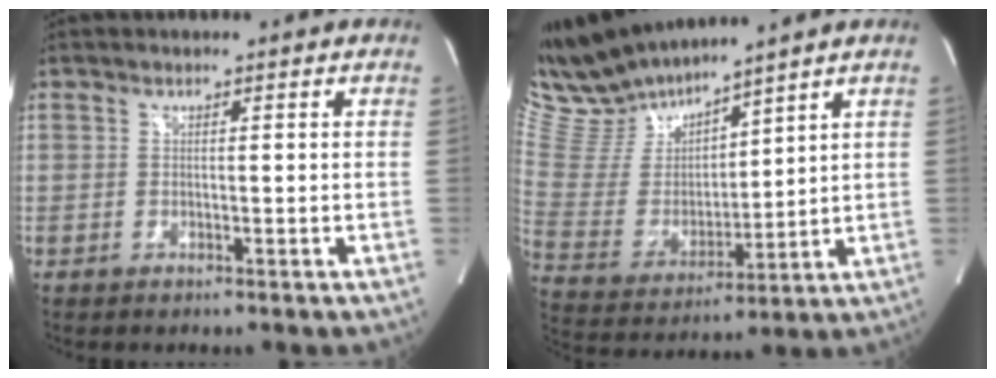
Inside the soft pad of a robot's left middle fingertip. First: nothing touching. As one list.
[{"total": 12.0, "force": [11.6, 1.2, 2.8], "torque": [-0.077, -0.001, 0.249]}]